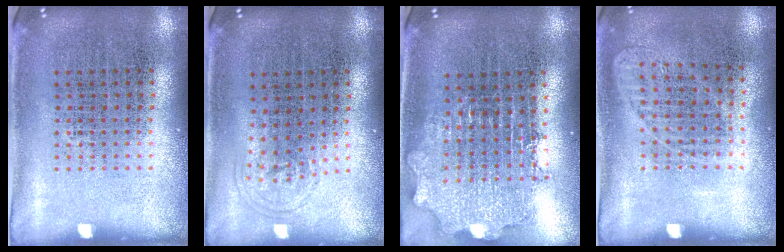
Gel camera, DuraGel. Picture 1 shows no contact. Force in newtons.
{"total": 0.8, "press": 0.6, "slide": 0.5}
{"total": 2.0, "press": 1.6, "slide": 1.2}
{"total": 0.9, "press": 0.9, "slide": 0.3}